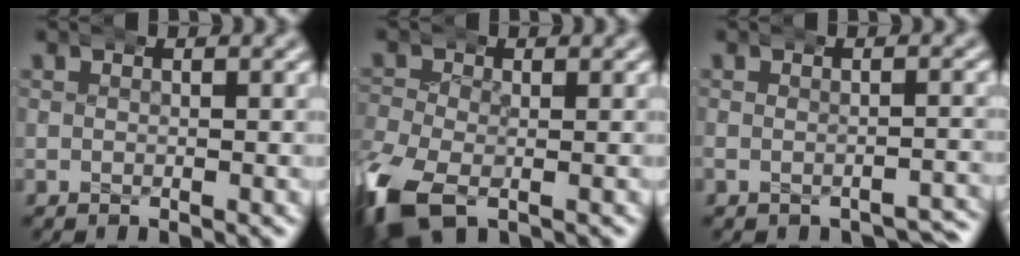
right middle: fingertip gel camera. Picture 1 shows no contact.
{"total": 5.8, "force": [-3.3, 3.8, 2.9], "torque": [-0.084, -0.021, -0.043]}
{"total": 2.2, "force": [-2.2, 0.4, 0.3], "torque": [-0.005, 0.000, -0.034]}